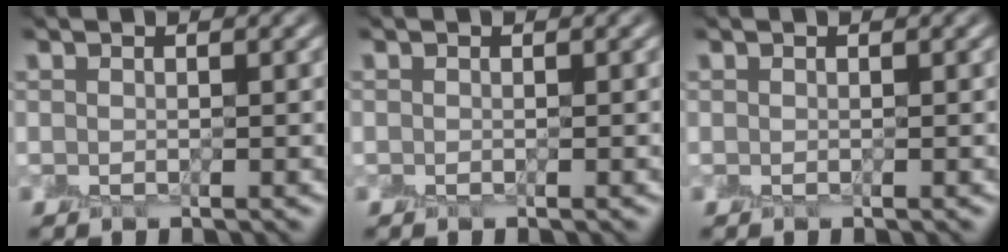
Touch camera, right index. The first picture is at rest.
{"total": 0.0}
{"total": 0.0}